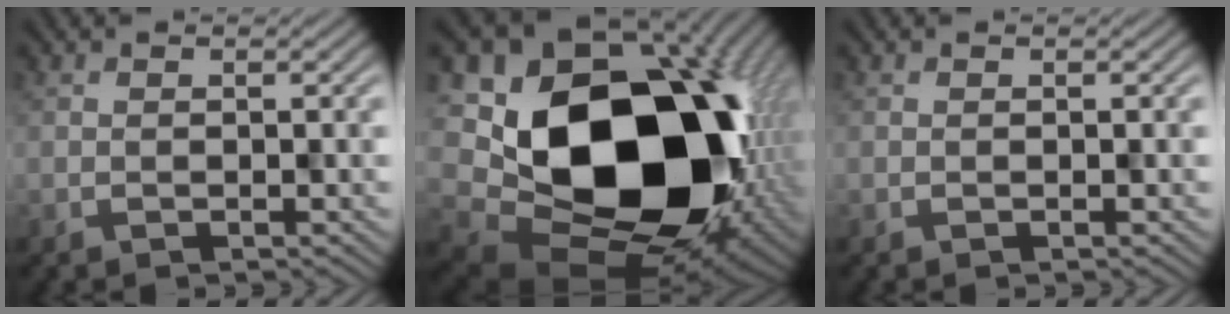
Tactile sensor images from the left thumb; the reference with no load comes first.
{"total": 21.2, "force": [0.6, 15.9, 14.0], "torque": [-0.275, -0.056, 0.071]}
{"total": 0.0}